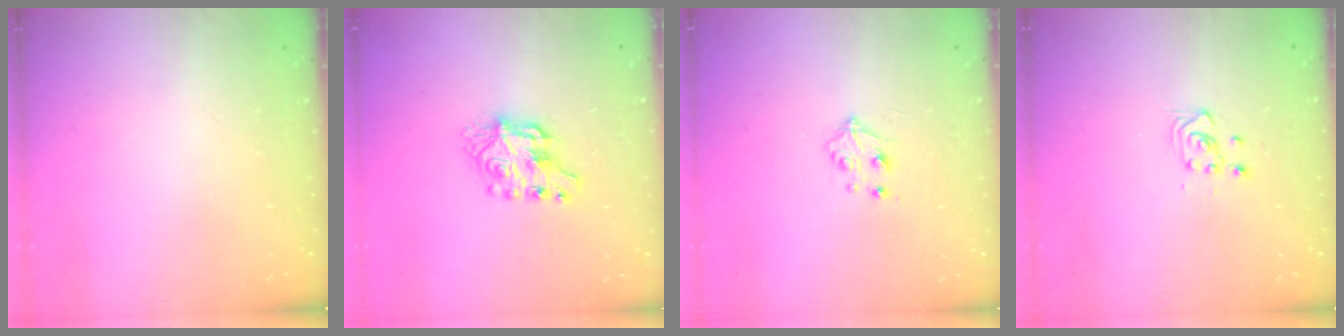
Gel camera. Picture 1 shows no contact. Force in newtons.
{"total": 7.7, "press": 7.6, "slide": 0.7}
{"total": 4.9, "press": 4.9, "slide": 0.7}
{"total": 3.6, "press": 3.5, "slide": 0.8}